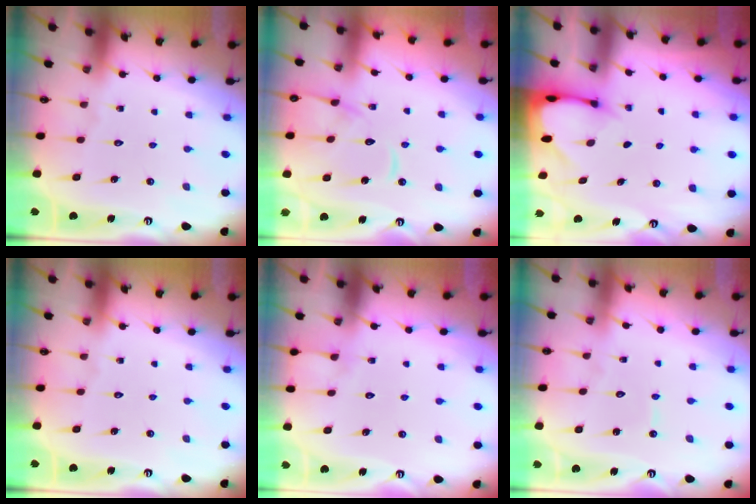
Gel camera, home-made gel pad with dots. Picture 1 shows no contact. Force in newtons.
{"total": 12.7, "press": 12.7, "slide": 1.2}
{"total": 2.5, "press": 2.5, "slide": 0.1}
{"total": 0.0}
{"total": 4.8, "press": 4.7, "slide": 0.5}
{"total": 3.8, "press": 3.8, "slide": 0.3}